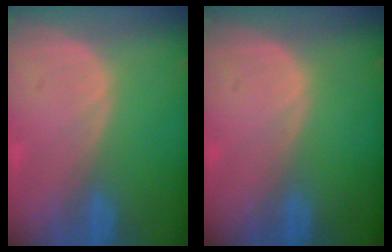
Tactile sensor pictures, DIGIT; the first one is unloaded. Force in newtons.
{"total": 0.0}